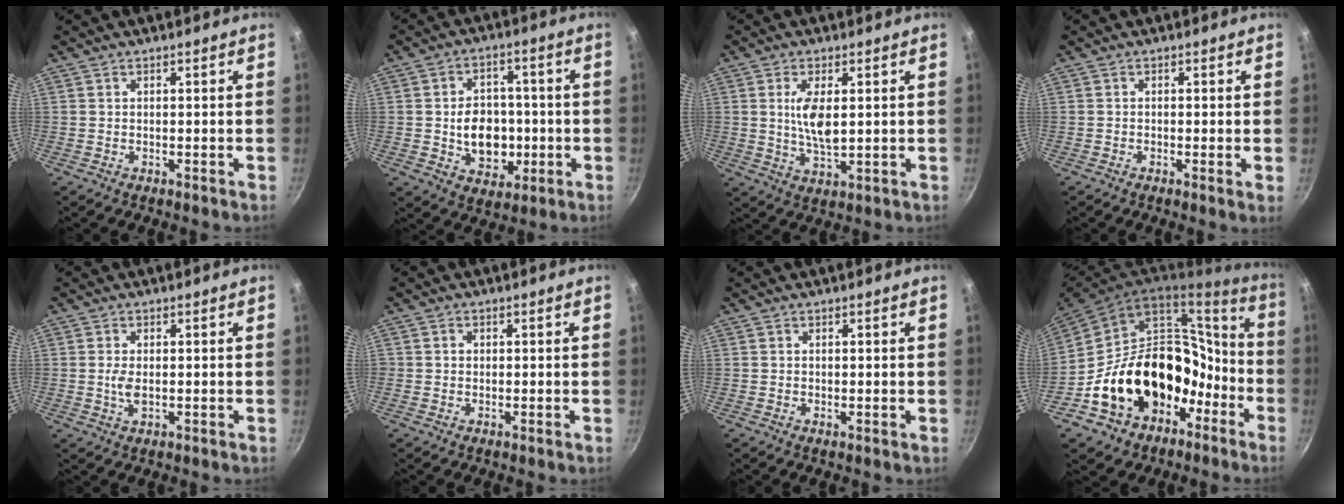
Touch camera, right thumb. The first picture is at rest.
{"total": 11.8, "force": [-1.2, 9.1, 7.3], "torque": [-0.068, 0.012, -0.011]}
{"total": 7.2, "force": [1.2, 3.0, 6.4], "torque": [-0.121, -0.012, 0.027]}
{"total": 1.2, "force": [-0.2, 0.0, 1.2], "torque": [-0.018, -0.005, -0.009]}
{"total": 2.8, "force": [-0.1, 1.4, 2.4], "torque": [-0.048, -0.003, -0.002]}
{"total": 1.1, "force": [0.0, 1.0, 0.3], "torque": [-0.001, 0.001, -0.002]}
{"total": 0.0}
{"total": 26.0, "force": [-8.9, 19.2, 15.1], "torque": [-0.218, 0.100, -0.120]}